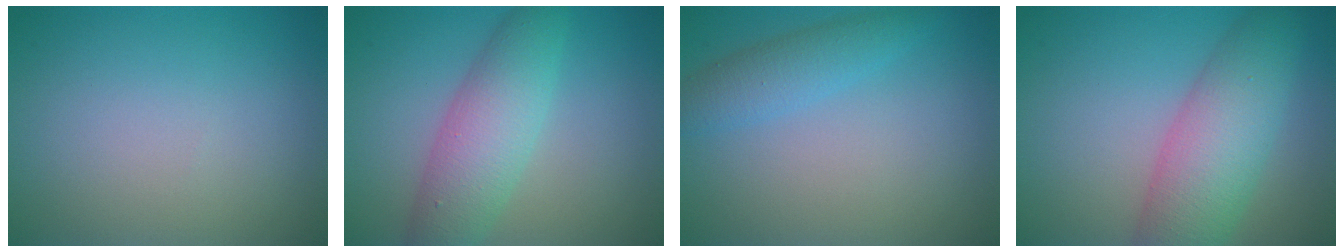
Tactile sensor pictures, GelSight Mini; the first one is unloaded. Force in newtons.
{"total": 5.4, "press": 5.4, "slide": 0.1}
{"total": 2.7, "press": 2.7, "slide": 0.0}
{"total": 7.1, "press": 7.1, "slide": 0.1}